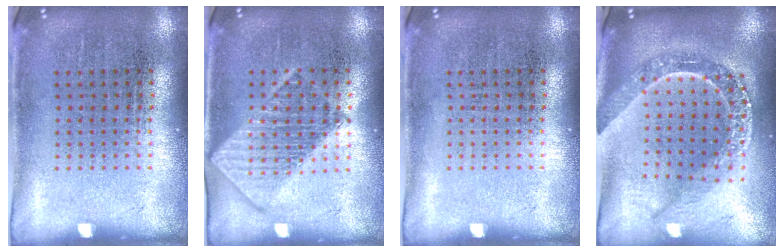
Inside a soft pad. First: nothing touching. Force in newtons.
{"total": 1.6, "press": 1.6, "slide": 0.2}
{"total": 0.0}
{"total": 2.4, "press": 2.0, "slide": 1.3}